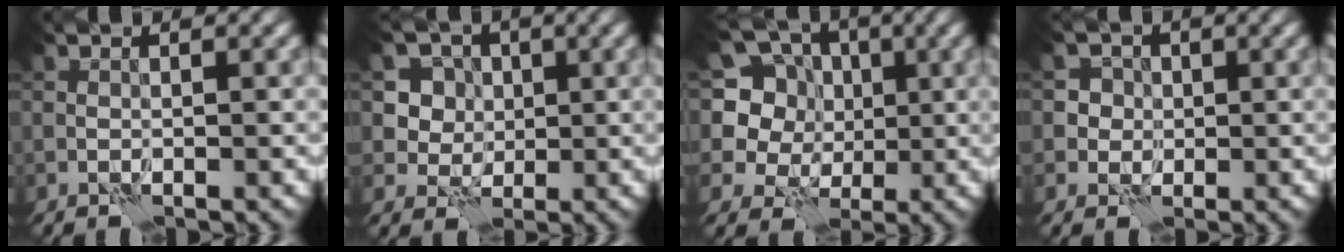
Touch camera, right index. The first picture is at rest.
{"total": 4.5, "force": [1.2, 4.0, 1.6], "torque": [-0.031, -0.010, 0.026]}
{"total": 9.8, "force": [3.3, 8.2, 4.3], "torque": [-0.085, 0.024, 0.020]}
{"total": 3.2, "force": [0.8, 2.9, 0.9], "torque": [0.004, 0.008, 0.004]}